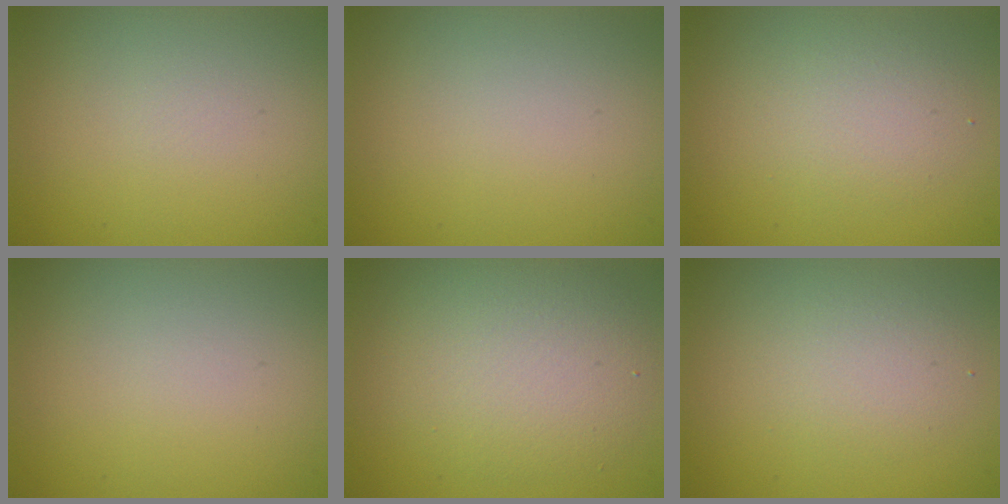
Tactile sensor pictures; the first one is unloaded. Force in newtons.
{"total": 0.0}
{"total": 2.4, "press": 2.4, "slide": 0.3}
{"total": 0.0}
{"total": 4.8, "press": 4.8, "slide": 0.2}
{"total": 2.4, "press": 2.4, "slide": 0.1}